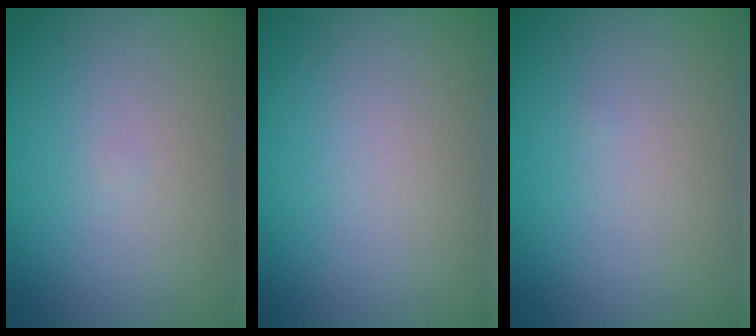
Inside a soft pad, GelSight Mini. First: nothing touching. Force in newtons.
{"total": 0.0}
{"total": 0.0}